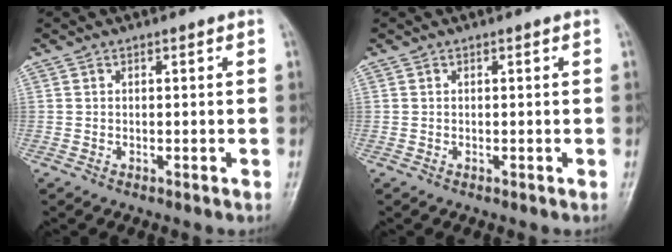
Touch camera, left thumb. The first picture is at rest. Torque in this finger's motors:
{"motor_torque": [-0.10, 0.11, -0.11, 0.05, 0.00]}